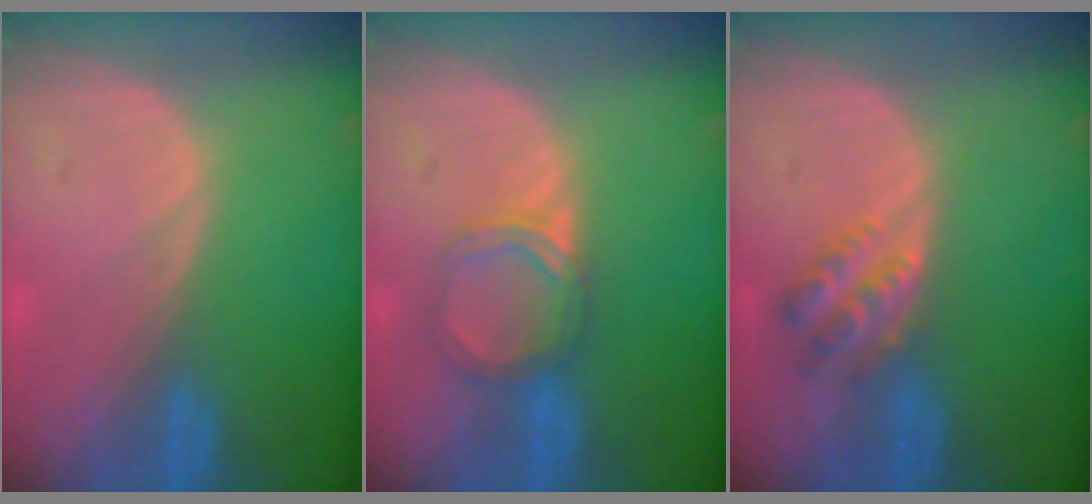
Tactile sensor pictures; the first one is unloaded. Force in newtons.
{"total": 4.1, "press": 4.1, "slide": 0.4}
{"total": 4.6, "press": 3.9, "slide": 2.5}